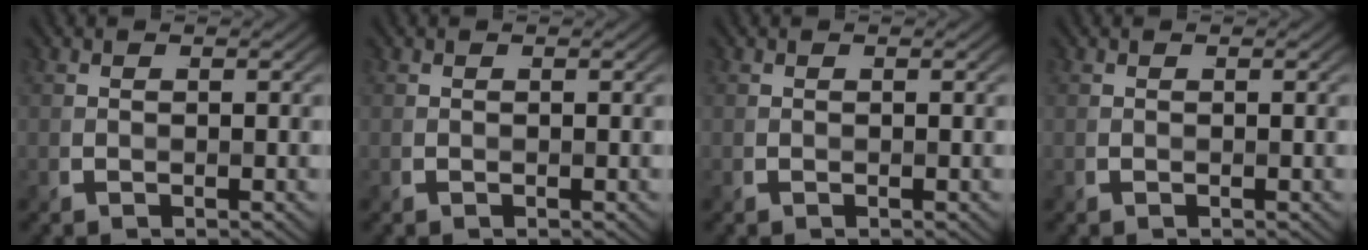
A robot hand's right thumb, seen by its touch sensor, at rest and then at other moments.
{"total": 0.0}
{"total": 0.0}
{"total": 0.0}